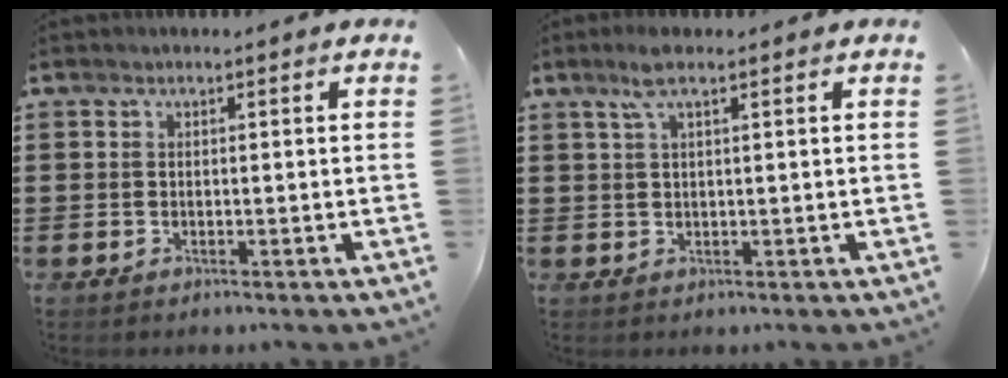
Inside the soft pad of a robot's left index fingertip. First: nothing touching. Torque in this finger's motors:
{"motor_torque": [0.78, -0.46, 0.35, 0.10]}